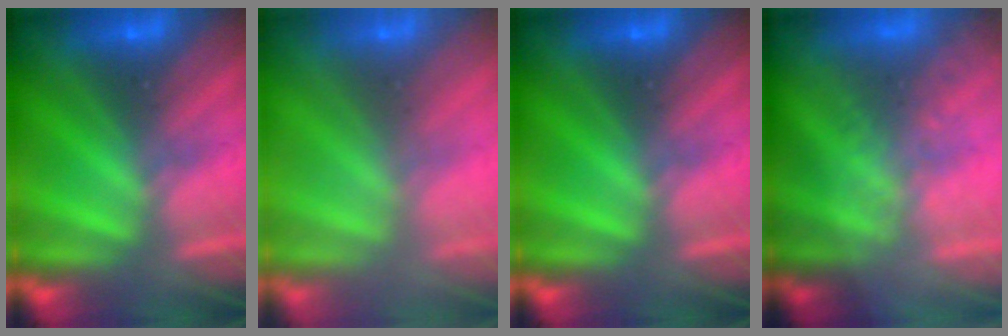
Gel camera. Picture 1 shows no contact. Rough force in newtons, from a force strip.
{"total": 7.5}
{"total": 0.0}
{"total": 9.2}